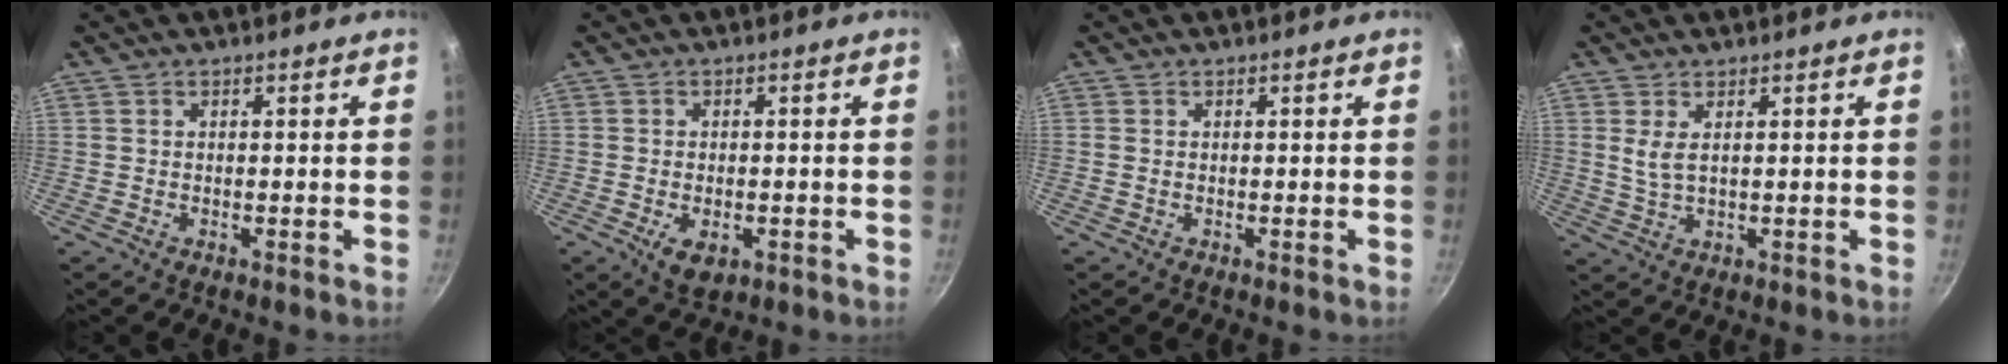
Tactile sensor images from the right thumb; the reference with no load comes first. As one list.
[{"total": 5.0, "force": [-1.7, 3.0, 3.7], "torque": [-0.053, 0.001, -0.020]}, {"total": 0.0}, {"total": 3.3, "force": [1.1, 1.5, 2.8], "torque": [-0.053, -0.008, 0.025]}]